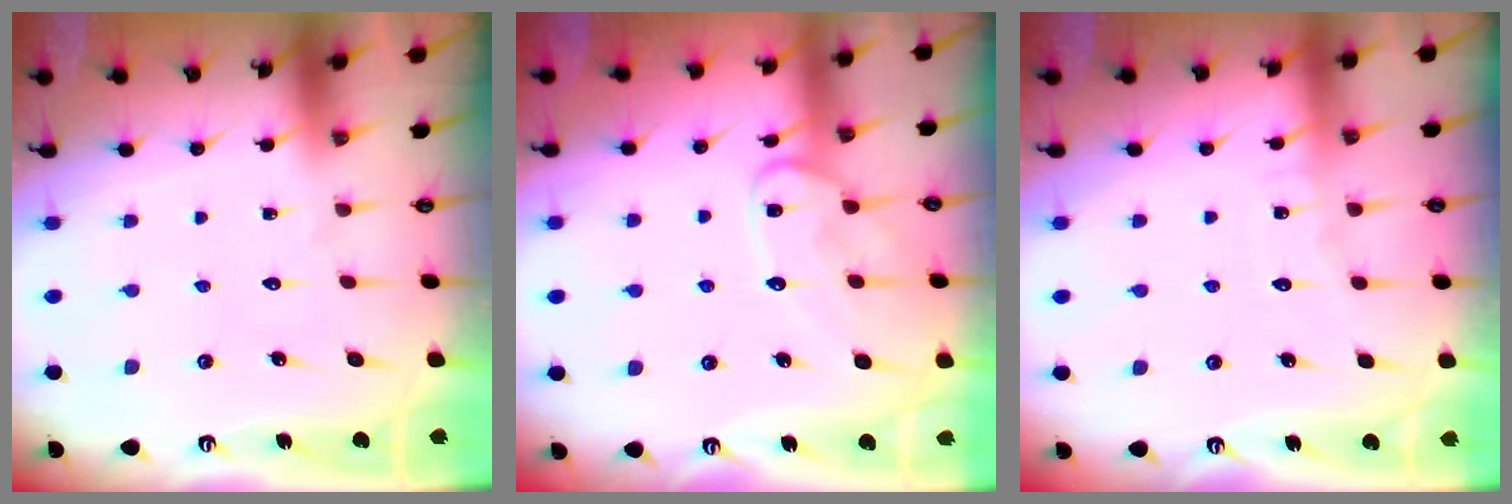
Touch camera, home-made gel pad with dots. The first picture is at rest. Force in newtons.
{"total": 11.9, "press": 11.9, "slide": 0.8}
{"total": 3.4, "press": 3.4, "slide": 0.3}